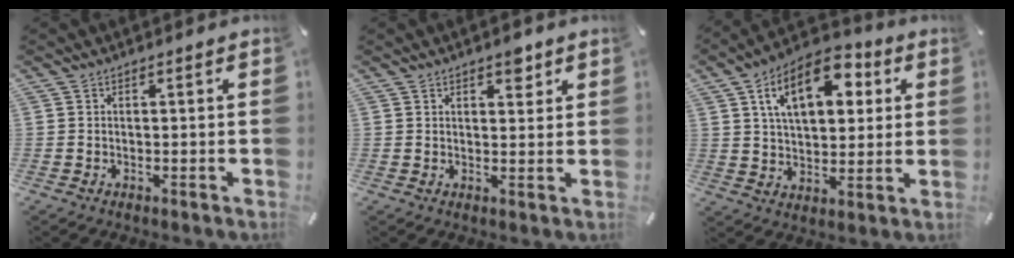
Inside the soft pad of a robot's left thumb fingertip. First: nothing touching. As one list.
[{"total": 3.9, "force": [2.5, 2.1, 2.2], "torque": [-0.016, -0.009, 0.037]}, {"total": 15.3, "force": [6.4, 8.9, 10.7], "torque": [-0.173, -0.003, 0.111]}]